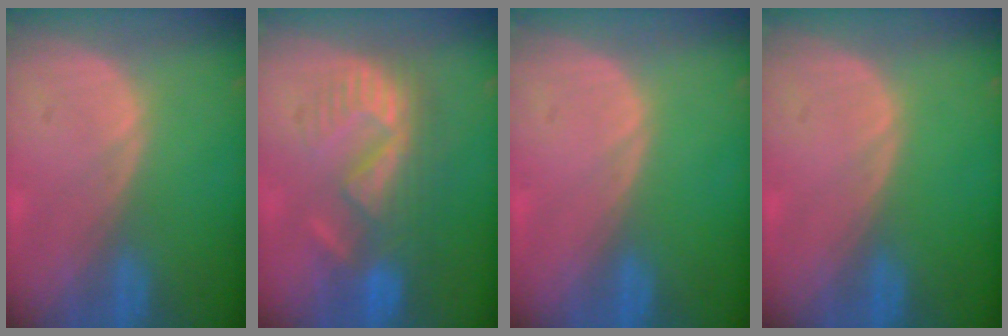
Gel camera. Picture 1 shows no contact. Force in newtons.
{"total": 8.7, "press": 8.2, "slide": 2.8}
{"total": 0.0}
{"total": 0.0}